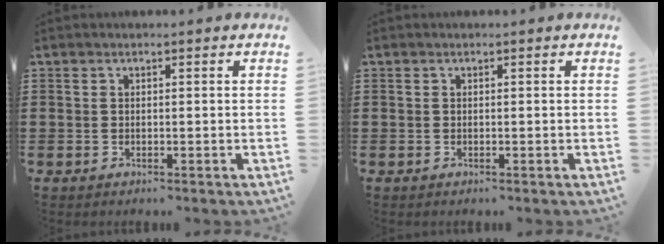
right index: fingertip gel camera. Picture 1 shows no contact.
{"total": 0.0}